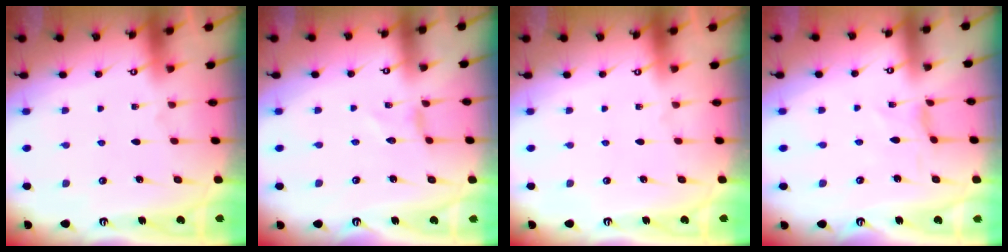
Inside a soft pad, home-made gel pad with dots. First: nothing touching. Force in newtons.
{"total": 0.0}
{"total": 0.0}
{"total": 0.0}